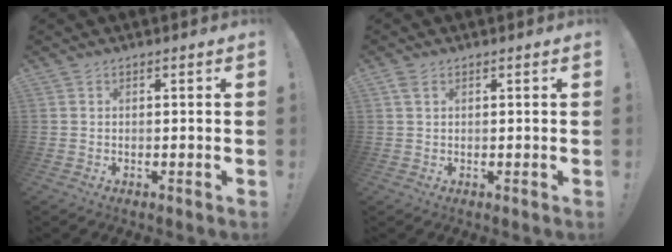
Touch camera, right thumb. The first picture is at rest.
{"total": 1.8, "force": [0.9, 0.9, 1.2], "torque": [-0.019, 0.000, 0.016]}